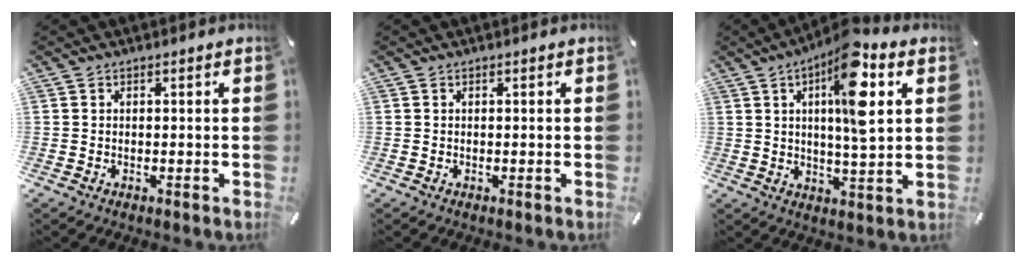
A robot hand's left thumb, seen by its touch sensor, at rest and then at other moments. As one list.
[{"total": 0.0}, {"total": 14.3, "force": [5.1, 4.1, 12.8], "torque": [-0.212, -0.016, 0.079]}]